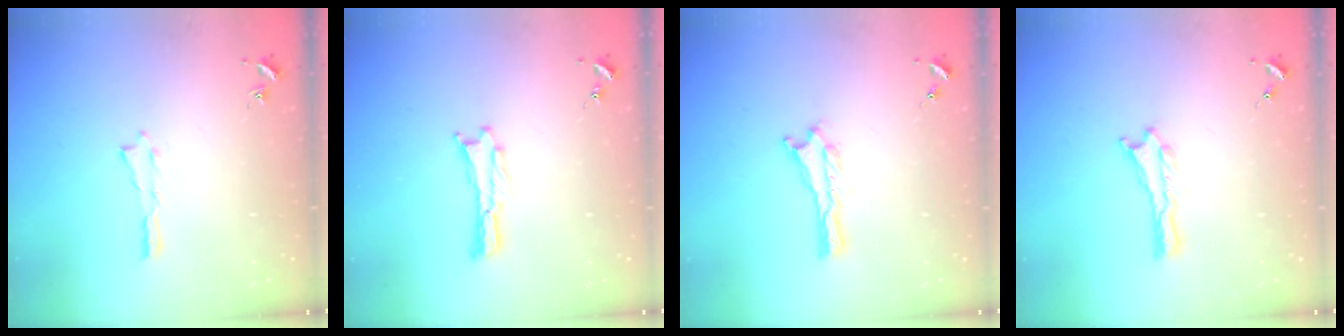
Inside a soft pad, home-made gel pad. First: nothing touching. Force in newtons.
{"total": 0.0}
{"total": 0.0}
{"total": 0.0}